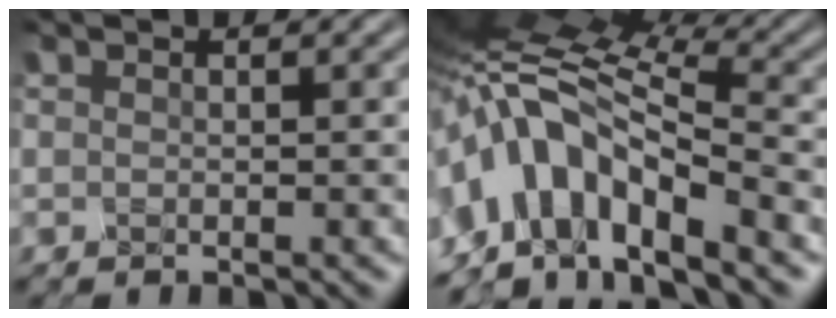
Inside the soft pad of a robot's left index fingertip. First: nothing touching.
{"total": 9.2, "force": [-5.2, 4.0, 6.5], "torque": [-0.123, 0.010, -0.088]}